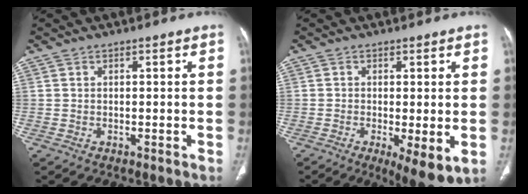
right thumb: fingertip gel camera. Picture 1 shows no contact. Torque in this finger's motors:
{"motor_torque": [-0.27, 0.35, 0.02, -0.05, 0.01]}